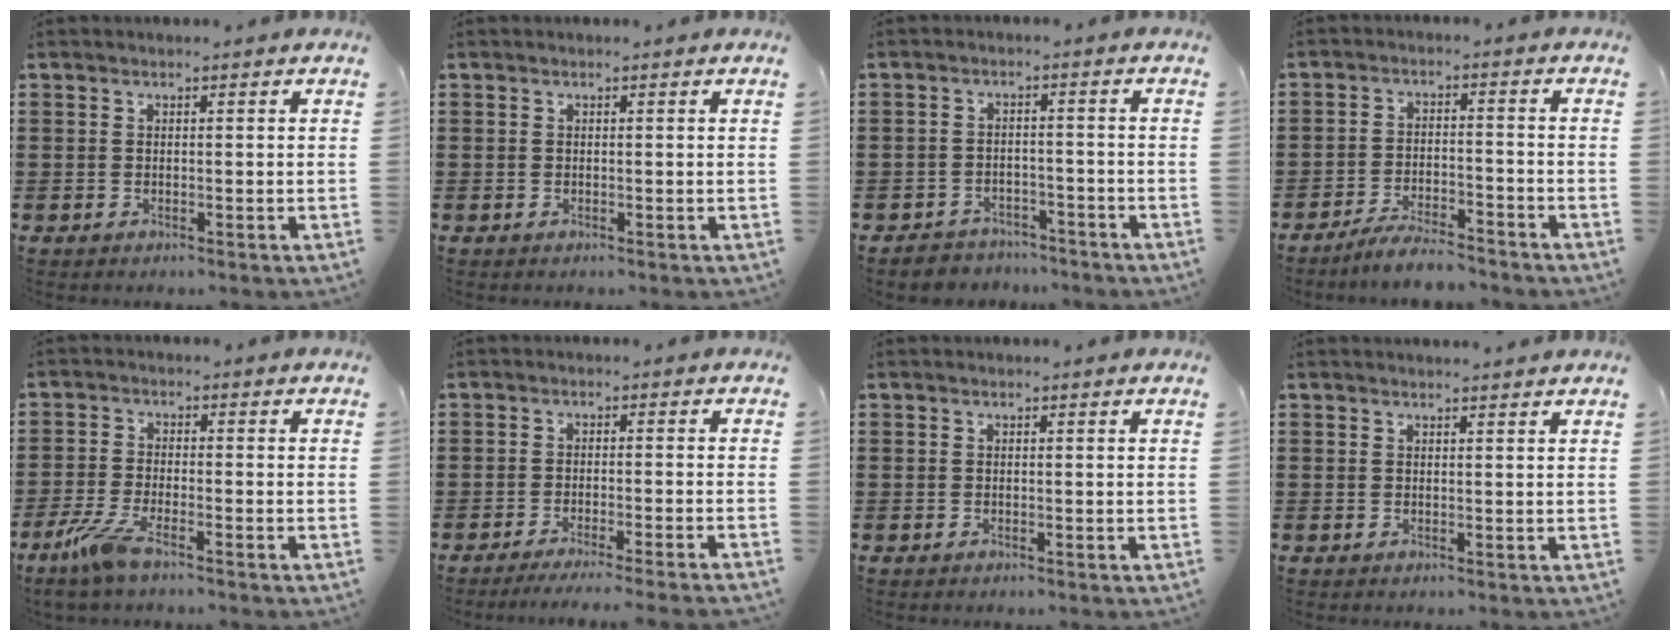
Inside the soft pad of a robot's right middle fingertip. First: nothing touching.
{"total": 0.0}
{"total": 2.9, "force": [-2.8, 0.7, -0.2], "torque": [-0.006, 0.000, -0.062]}
{"total": 4.9, "force": [-4.7, 0.2, 1.6], "torque": [-0.033, -0.003, -0.092]}
{"total": 5.2, "force": [-3.3, 1.0, 3.9], "torque": [-0.105, -0.017, -0.067]}
{"total": 2.6, "force": [-2.2, -0.5, 1.3], "torque": [-0.022, -0.002, -0.044]}
{"total": 0.0}
{"total": 1.0, "force": [0.9, -0.1, 0.2], "torque": [0.003, -0.004, 0.016]}